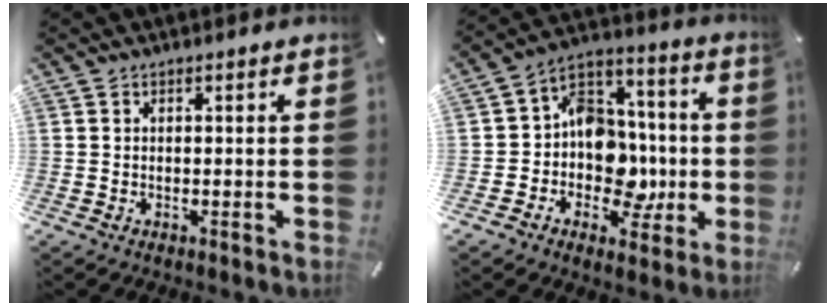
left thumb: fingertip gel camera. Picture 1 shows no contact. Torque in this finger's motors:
{"motor_torque": [1.12, 2.95, 0.54, -0.26, 0.09]}